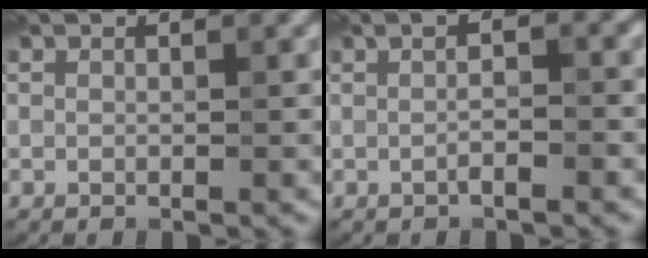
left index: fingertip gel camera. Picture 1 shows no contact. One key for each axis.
{"total": 2.1, "fx": -0.2, "fy": 0.3, "fz": 2.0, "tx": -0.034, "ty": 0.002, "tz": -0.008}